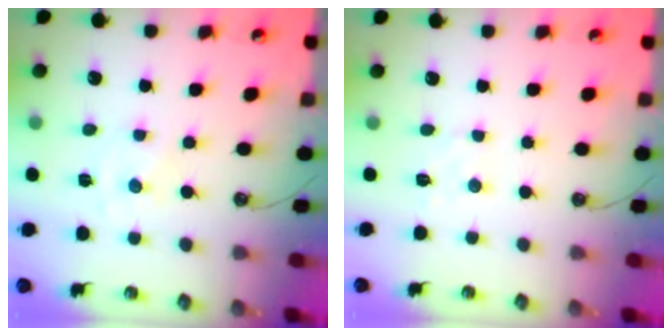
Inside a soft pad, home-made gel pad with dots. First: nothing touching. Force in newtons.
{"total": 3.8, "press": 3.8, "slide": 0.5}